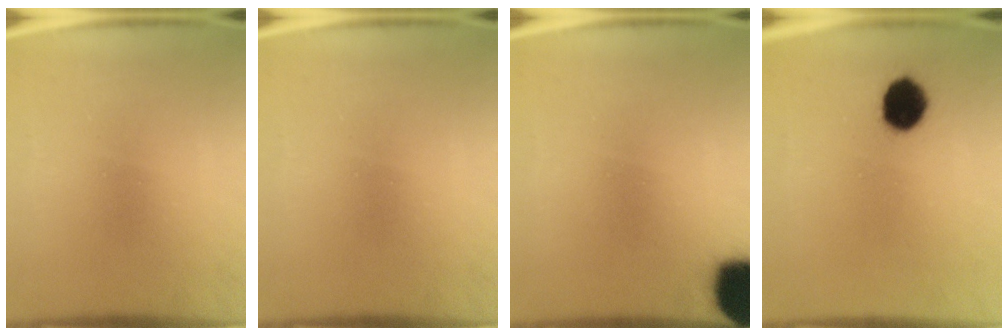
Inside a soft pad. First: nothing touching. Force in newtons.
{"total": 0.0}
{"total": 17.6}
{"total": 7.0}